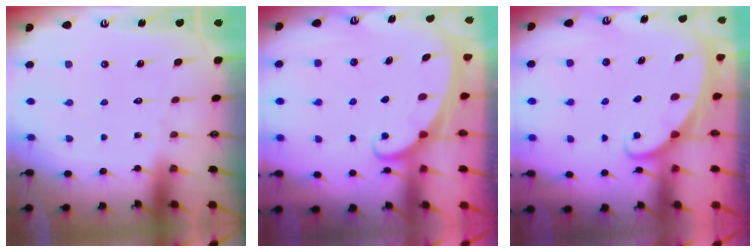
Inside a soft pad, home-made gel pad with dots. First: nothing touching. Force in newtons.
{"total": 2.0, "press": 2.0, "slide": 0.1}
{"total": 1.7, "press": 1.7, "slide": 0.1}